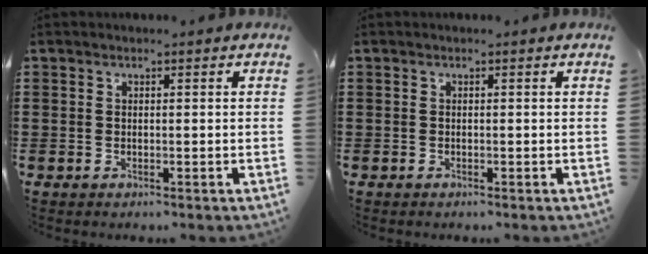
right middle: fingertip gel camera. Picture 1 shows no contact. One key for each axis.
{"total": 0.0}